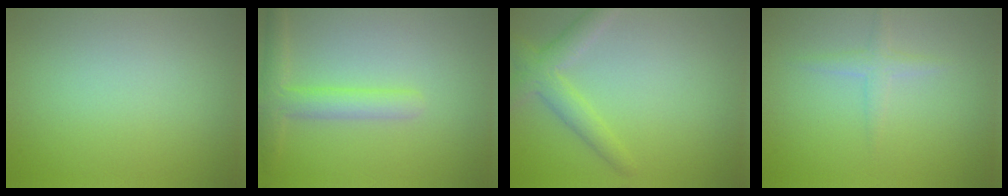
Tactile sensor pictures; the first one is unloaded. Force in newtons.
{"total": 3.0, "press": 3.0, "slide": 0.2}
{"total": 3.1, "press": 3.1, "slide": 0.1}
{"total": 1.4, "press": 1.4, "slide": 0.1}